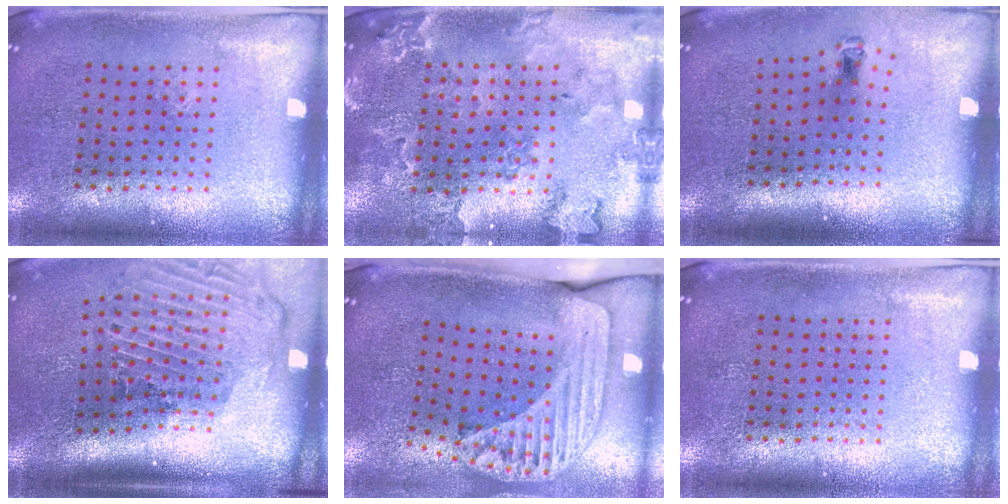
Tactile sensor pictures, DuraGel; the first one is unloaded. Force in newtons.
{"total": 1.4, "press": 1.4, "slide": 0.3}
{"total": 0.8, "press": 0.4, "slide": 0.7}
{"total": 3.0, "press": 2.0, "slide": 2.2}
{"total": 2.4, "press": 1.7, "slide": 1.6}
{"total": 0.0}